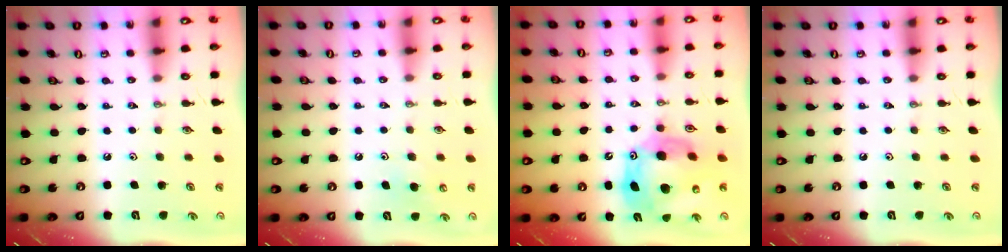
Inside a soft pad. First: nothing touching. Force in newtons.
{"total": 5.4, "press": 5.3, "slide": 0.9}
{"total": 17.8, "press": 17.7, "slide": 1.7}
{"total": 0.0}